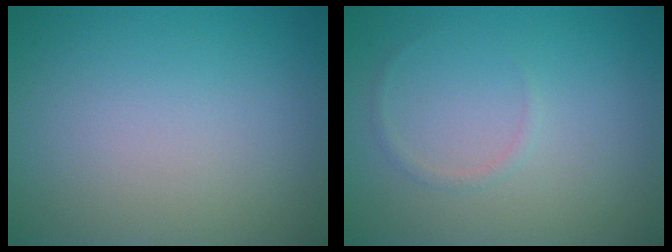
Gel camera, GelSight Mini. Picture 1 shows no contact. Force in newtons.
{"total": 0.6, "press": 0.6, "slide": 0.1}